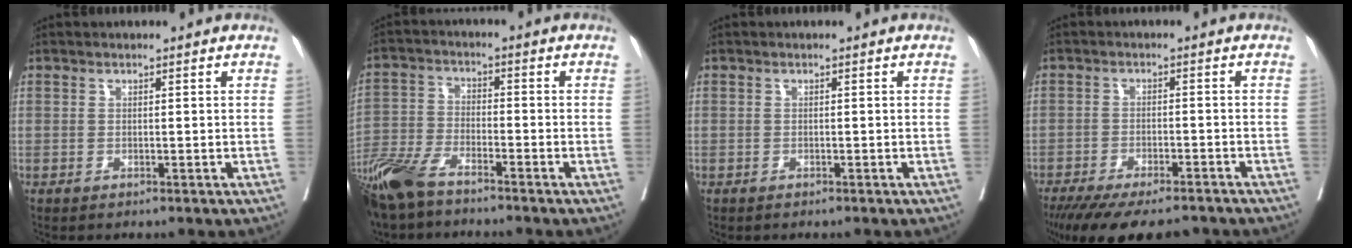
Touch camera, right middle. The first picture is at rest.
{"total": 10.1, "force": [-8.0, 2.6, 5.5], "torque": [-0.120, -0.028, -0.159]}
{"total": 0.0}
{"total": 15.3, "force": [-12.8, 4.0, 7.4], "torque": [-0.141, -0.024, -0.182]}